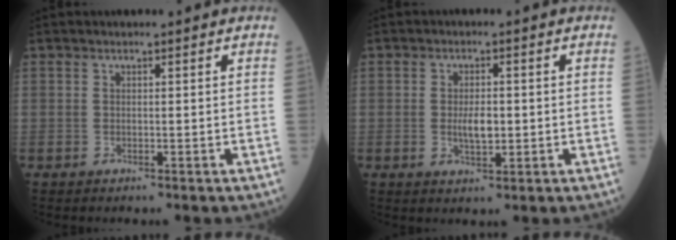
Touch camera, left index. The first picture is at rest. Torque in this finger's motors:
{"motor_torque": [0.65, -0.04, 0.10, 0.09]}